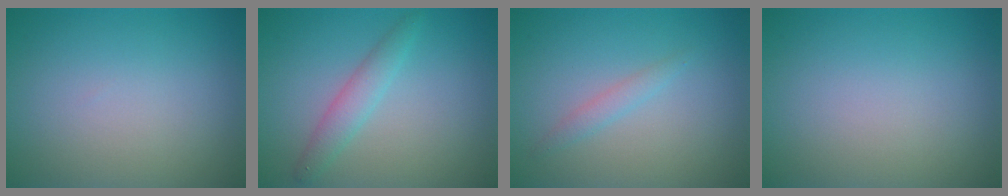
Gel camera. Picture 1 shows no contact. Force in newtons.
{"total": 2.1, "press": 2.1, "slide": 0.0}
{"total": 1.2, "press": 1.2, "slide": 0.1}
{"total": 0.0}